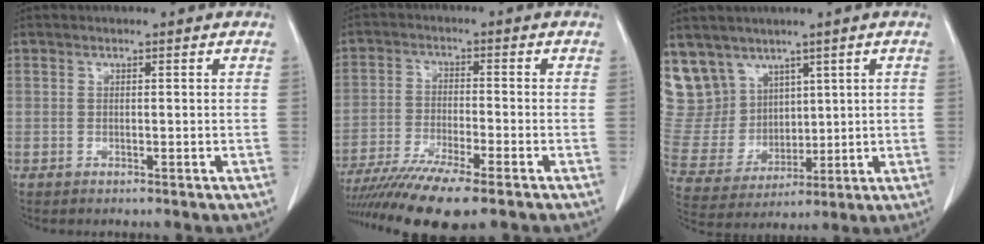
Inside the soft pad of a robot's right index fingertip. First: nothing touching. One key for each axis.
{"total": 12.7, "fx": -9.7, "fy": 1.0, "fz": 8.2, "tx": -0.143, "ty": -0.027, "tz": -0.161}
{"total": 11.9, "fx": 8.1, "fy": 8.6, "fz": 1.6, "tx": -0.055, "ty": 0.036, "tz": 0.188}